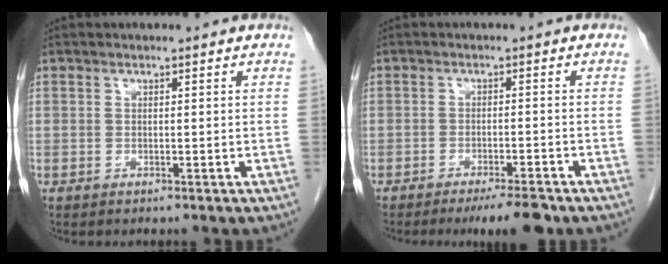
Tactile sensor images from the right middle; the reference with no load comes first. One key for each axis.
{"total": 5.1, "fx": -4.0, "fy": 0.4, "fz": 3.2, "tx": -0.042, "ty": -0.009, "tz": -0.060}